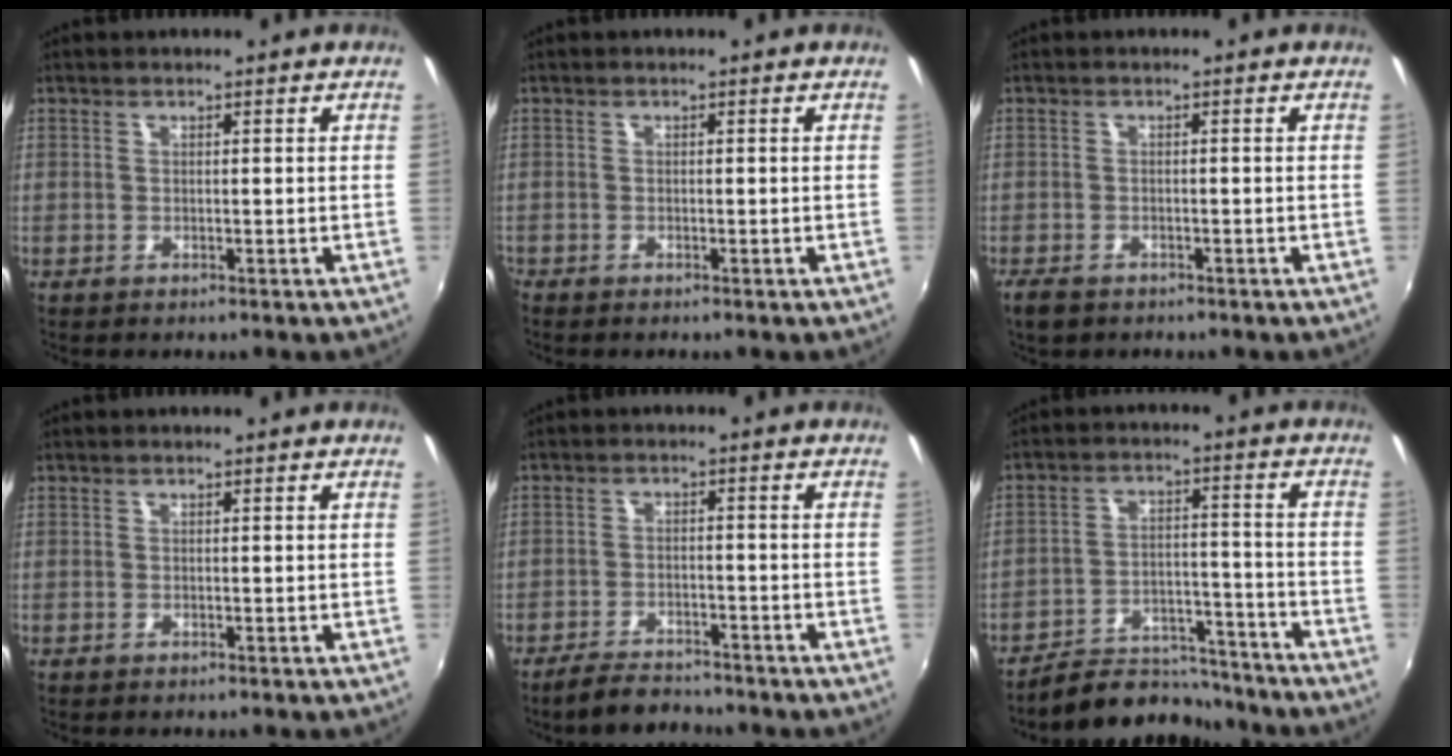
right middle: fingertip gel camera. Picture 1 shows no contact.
{"total": 0.5, "force": [-0.5, 0.1, 0.1], "torque": [-0.002, -0.004, -0.013]}
{"total": 3.3, "force": [-2.5, 1.5, 1.5], "torque": [-0.040, -0.010, -0.045]}
{"total": 0.0}
{"total": 5.9, "force": [-5.4, 1.6, 1.8], "torque": [-0.056, -0.001, -0.088]}
{"total": 12.5, "force": [-11.6, 3.7, 2.6], "torque": [-0.063, 0.021, -0.170]}